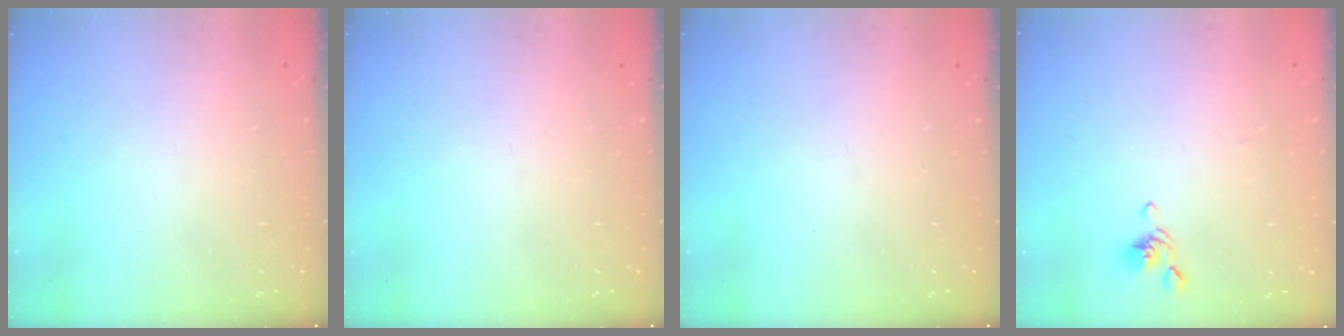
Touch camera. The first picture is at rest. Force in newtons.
{"total": 0.0}
{"total": 0.0}
{"total": 2.6, "press": 2.5, "slide": 0.4}